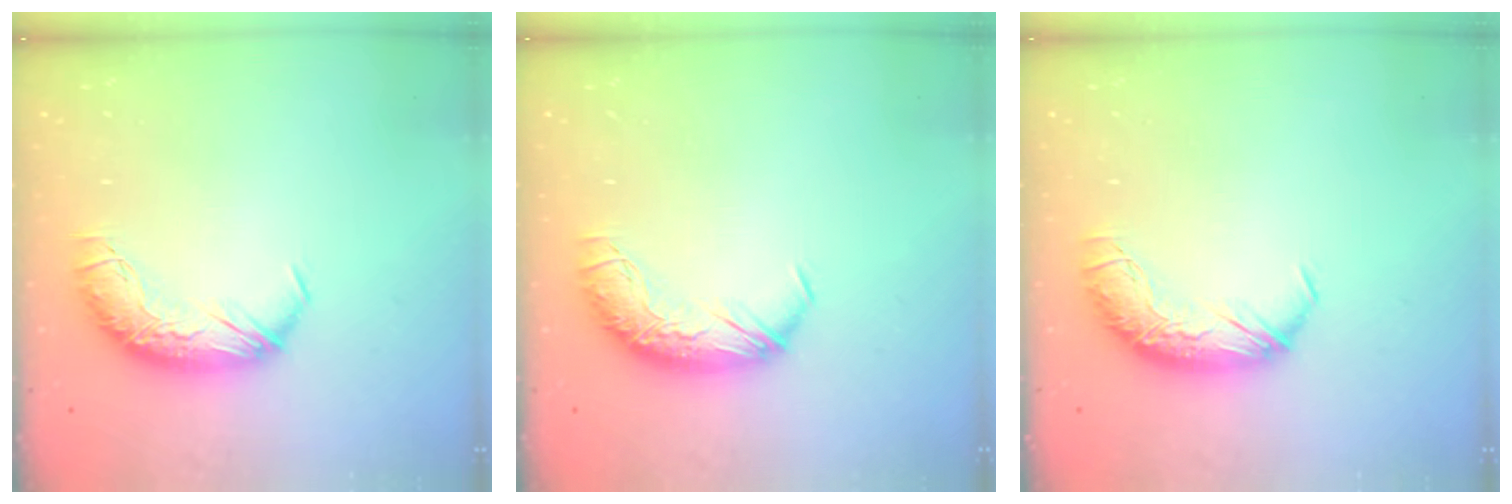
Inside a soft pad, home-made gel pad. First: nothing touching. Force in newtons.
{"total": 0.0}
{"total": 0.0}